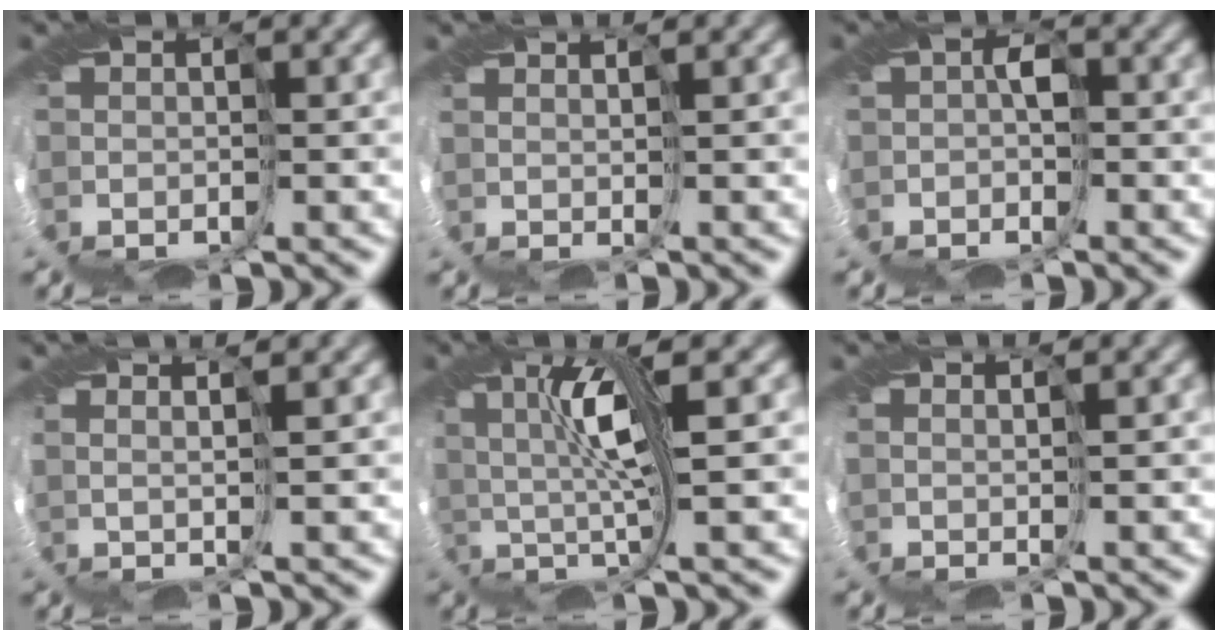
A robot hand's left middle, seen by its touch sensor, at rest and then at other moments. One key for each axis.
{"total": 1.9, "fx": 1.5, "fy": -0.1, "fz": 1.1, "tx": -0.002, "ty": 0.027, "tz": 0.006}
{"total": 0.8, "fx": -0.3, "fy": 0.1, "fz": 0.7, "tx": -0.018, "ty": 0.005, "tz": -0.008}
{"total": 4.1, "fx": 2.7, "fy": 0.7, "fz": 3.0, "tx": -0.024, "ty": 0.037, "tz": 0.016}
{"total": 5.1, "fx": 1.3, "fy": -0.2, "fz": 5.0, "tx": -0.103, "ty": 0.008, "tz": 0.023}
{"total": 2.2, "fx": 1.7, "fy": 0.0, "fz": 1.5, "tx": -0.006, "ty": 0.028, "tz": 0.005}